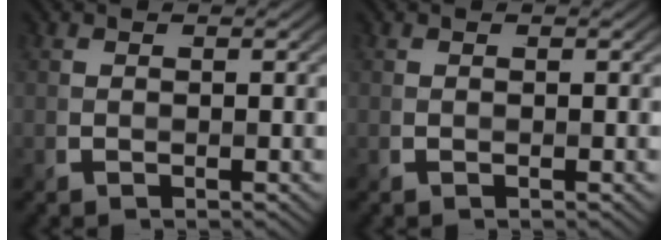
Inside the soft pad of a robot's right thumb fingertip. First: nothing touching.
{"total": 0.0}